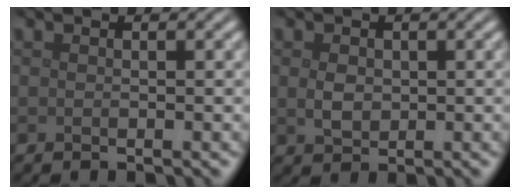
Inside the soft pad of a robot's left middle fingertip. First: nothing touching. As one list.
[{"total": 1.8, "force": [0.2, 1.3, 1.1], "torque": [-0.025, -0.001, 0.004]}]